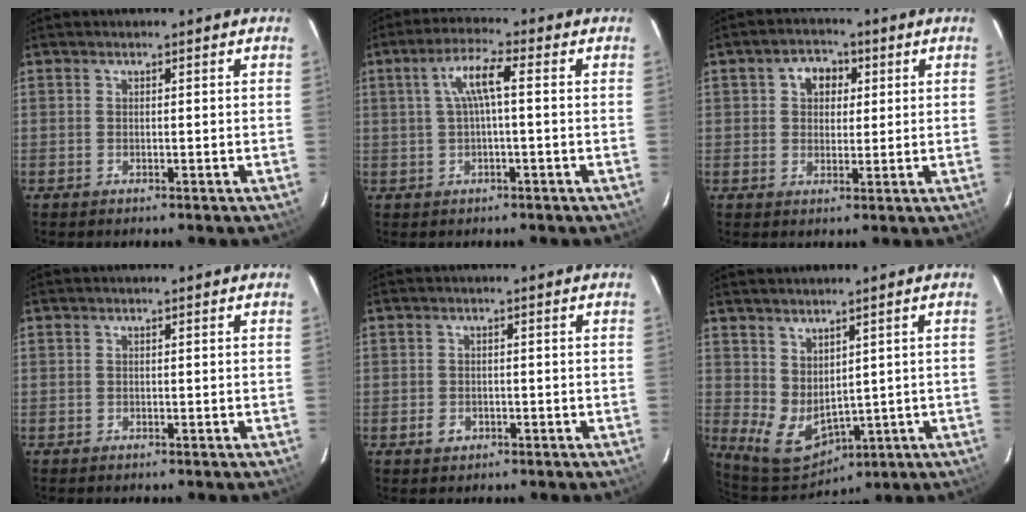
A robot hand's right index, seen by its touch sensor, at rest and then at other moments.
{"total": 5.6, "force": [0.5, 0.7, 5.5], "torque": [-0.106, 0.010, 0.014]}
{"total": 5.1, "force": [1.6, 4.1, 2.7], "torque": [-0.039, 0.018, 0.026]}
{"total": 0.0}
{"total": 2.2, "force": [-1.0, 1.8, 0.8], "torque": [-0.015, 0.004, -0.013]}
{"total": 7.2, "force": [1.7, 5.1, 4.9], "torque": [-0.091, -0.012, 0.057]}